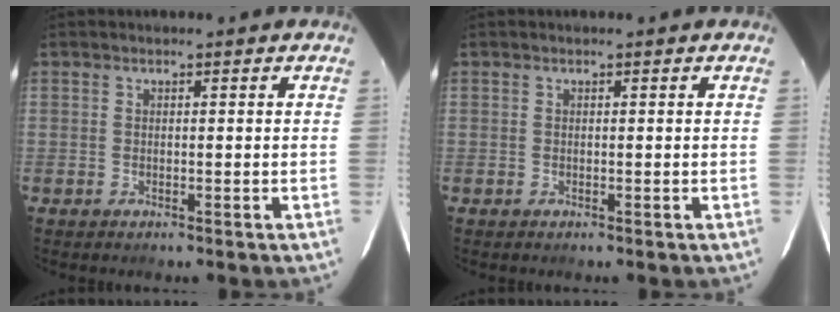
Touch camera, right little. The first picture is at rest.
{"total": 0.0}